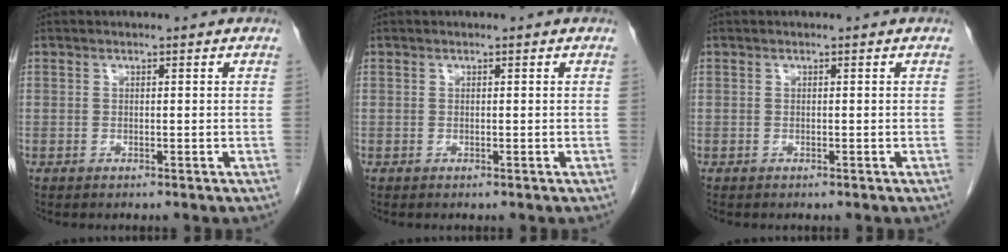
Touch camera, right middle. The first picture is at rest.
{"total": 0.0}
{"total": 0.0}